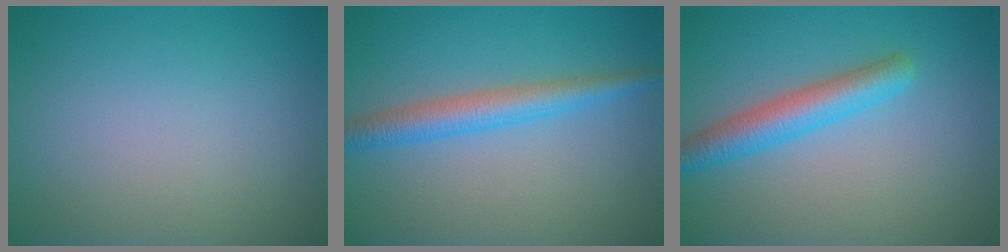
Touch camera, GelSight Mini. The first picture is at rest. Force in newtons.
{"total": 3.4, "press": 3.4, "slide": 0.0}
{"total": 3.8, "press": 3.8, "slide": 0.2}